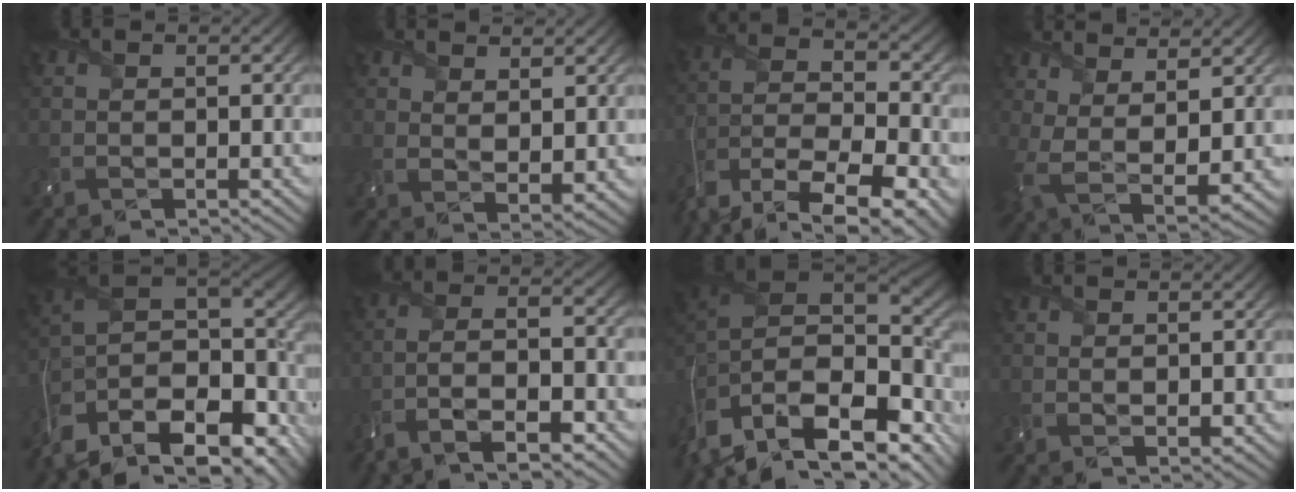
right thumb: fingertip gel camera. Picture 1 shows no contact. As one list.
[{"total": 3.1, "force": [2.2, 1.1, 1.8], "torque": [-0.042, -0.010, 0.048]}, {"total": 13.0, "force": [-8.7, 5.7, 7.8], "torque": [-0.176, -0.031, -0.137]}, {"total": 6.2, "force": [3.3, 1.9, 4.9], "torque": [-0.122, -0.011, 0.069]}, {"total": 13.6, "force": [-6.8, 6.0, 10.1], "torque": [-0.230, -0.021, -0.088]}, {"total": 9.7, "force": [-6.1, 2.7, 7.0], "torque": [-0.134, -0.003, -0.117]}, {"total": 16.0, "force": [-4.6, 9.6, 11.9], "torque": [-0.211, 0.001, -0.047]}, {"total": 1.6, "force": [0.3, 0.8, 1.3], "torque": [-0.017, -0.003, 0.013]}]